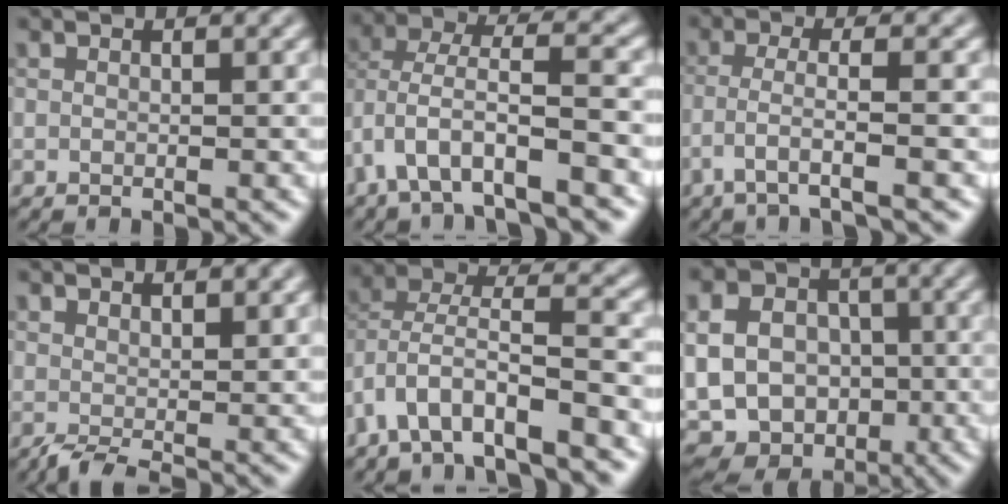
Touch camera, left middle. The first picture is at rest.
{"total": 6.9, "force": [-3.1, 2.4, 5.7], "torque": [-0.107, 0.012, -0.060]}
{"total": 3.4, "force": [-1.8, 0.4, 2.9], "torque": [-0.050, 0.005, -0.049]}
{"total": 1.8, "force": [0.5, 0.7, 1.6], "torque": [-0.025, 0.001, 0.008]}
{"total": 7.1, "force": [-4.4, 2.4, 5.0], "torque": [-0.084, 0.008, -0.083]}
{"total": 12.8, "force": [-0.2, 10.8, 6.8], "torque": [-0.133, 0.010, -0.012]}